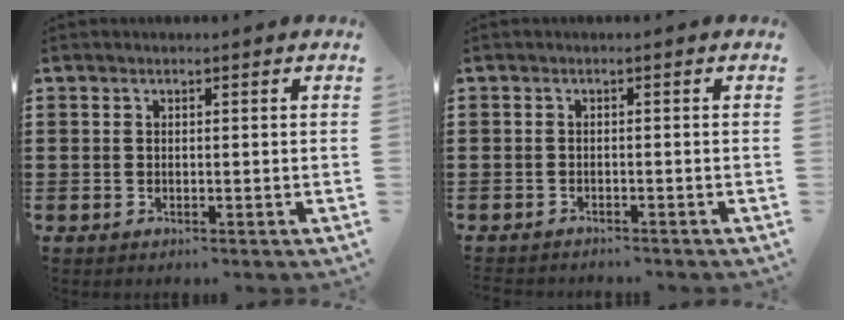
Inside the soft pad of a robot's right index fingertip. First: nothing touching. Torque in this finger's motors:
{"motor_torque": [-0.91, 0.97, -1.05, 0.02]}